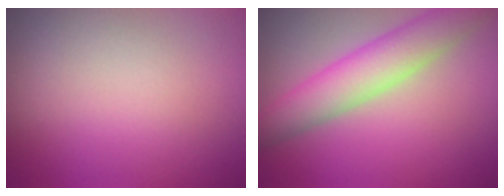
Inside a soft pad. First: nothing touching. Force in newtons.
{"total": 5.4, "press": 5.4, "slide": 0.2}